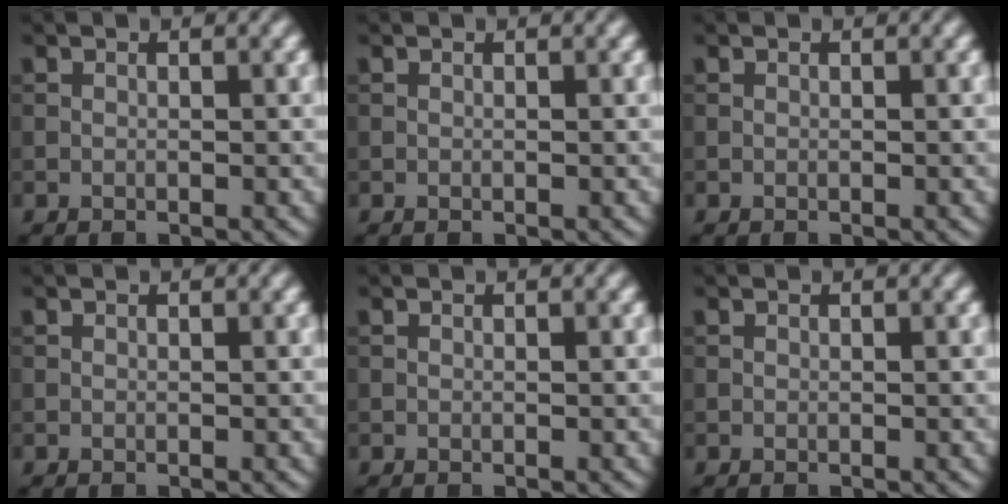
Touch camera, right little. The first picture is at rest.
{"total": 0.0}
{"total": 0.0}
{"total": 0.0}
{"total": 0.0}
{"total": 0.0}